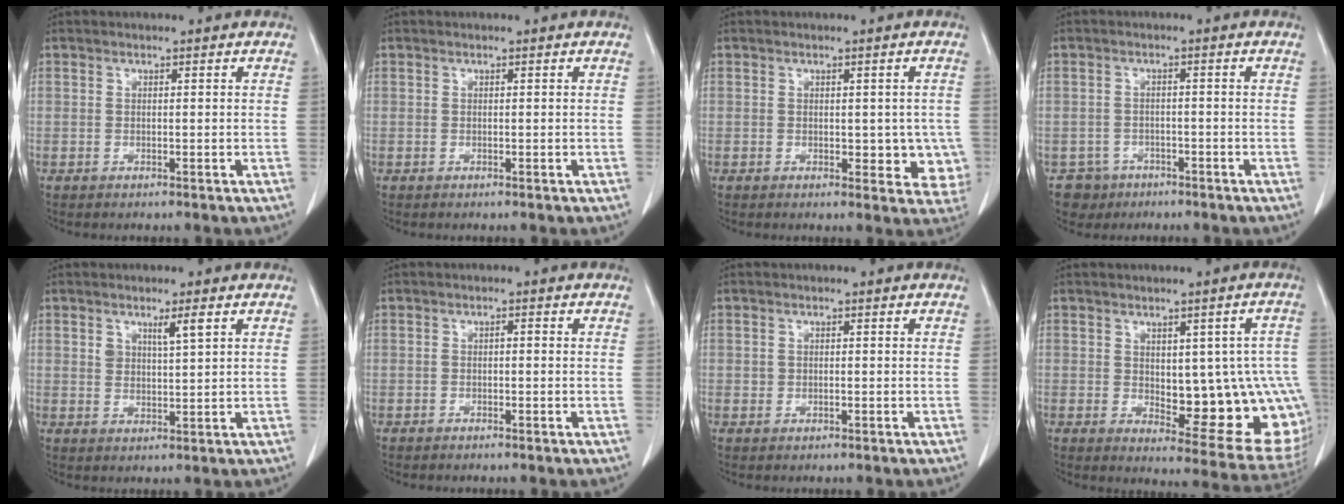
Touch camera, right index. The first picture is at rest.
{"total": 0.0}
{"total": 5.6, "force": [-0.3, 3.2, 4.6], "torque": [-0.029, 0.004, 0.001]}
{"total": 4.5, "force": [-2.6, 3.6, -0.5], "torque": [0.015, 0.011, -0.041]}
{"total": 3.4, "force": [1.9, 0.5, 2.8], "torque": [-0.050, 0.000, 0.034]}
{"total": 0.7, "force": [-0.2, 0.3, 0.6], "torque": [-0.010, 0.003, -0.005]}
{"total": 1.0, "force": [-0.1, 0.8, 0.6], "torque": [-0.013, 0.002, 0.000]}
{"total": 16.3, "force": [-0.9, 5.8, 15.2], "torque": [-0.135, 0.012, 0.013]}